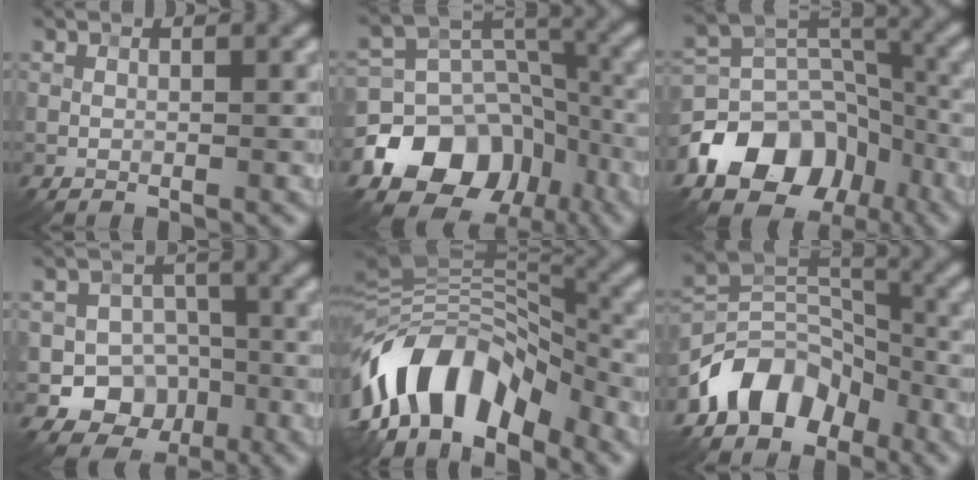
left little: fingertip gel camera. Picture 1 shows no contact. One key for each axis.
{"total": 11.1, "fx": -5.4, "fy": 8.3, "fz": 4.9, "tx": -0.082, "ty": -0.004, "tz": -0.102}
{"total": 10.0, "fx": -5.2, "fy": 6.9, "fz": 4.9, "tx": -0.076, "ty": 0.002, "tz": -0.105}
{"total": 7.8, "fx": -3.0, "fy": 6.8, "fz": 2.5, "tx": -0.010, "ty": -0.005, "tz": -0.070}
{"total": 11.6, "fx": -5.9, "fy": 6.1, "fz": 7.9, "tx": -0.129, "ty": 0.015, "tz": -0.107}
{"total": 7.5, "fx": -4.7, "fy": 5.0, "fz": 3.1, "tx": -0.026, "ty": -0.002, "tz": -0.094}